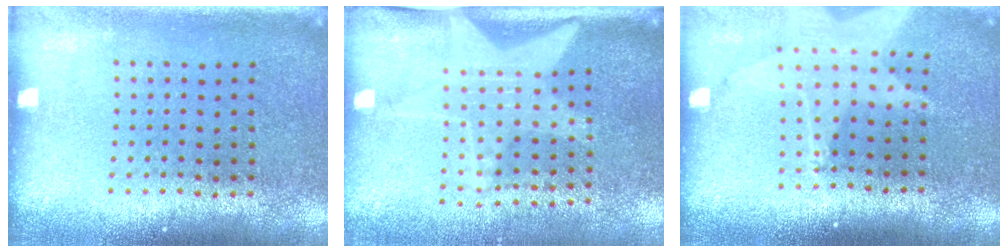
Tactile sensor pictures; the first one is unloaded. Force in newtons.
{"total": 2.0, "press": 1.6, "slide": 1.2}
{"total": 2.0, "press": 1.5, "slide": 1.3}